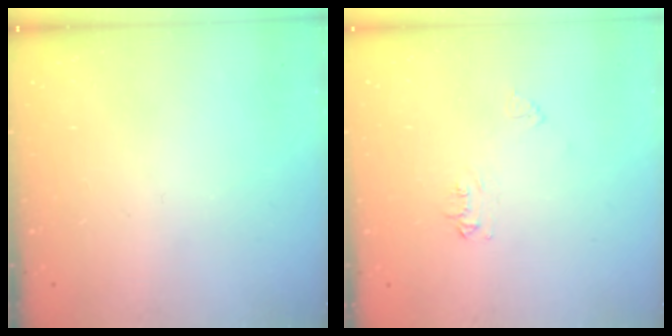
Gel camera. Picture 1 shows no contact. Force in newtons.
{"total": 5.0, "press": 5.0, "slide": 0.6}